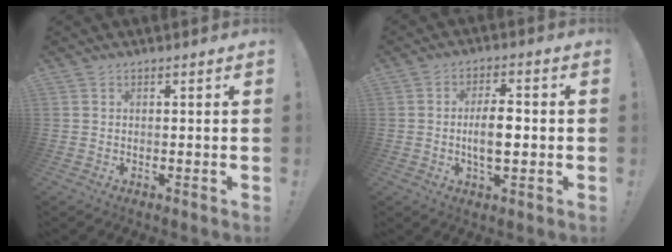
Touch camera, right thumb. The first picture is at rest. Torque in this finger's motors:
{"motor_torque": [1.01, 1.52, 0.83, -0.71, 0.02]}